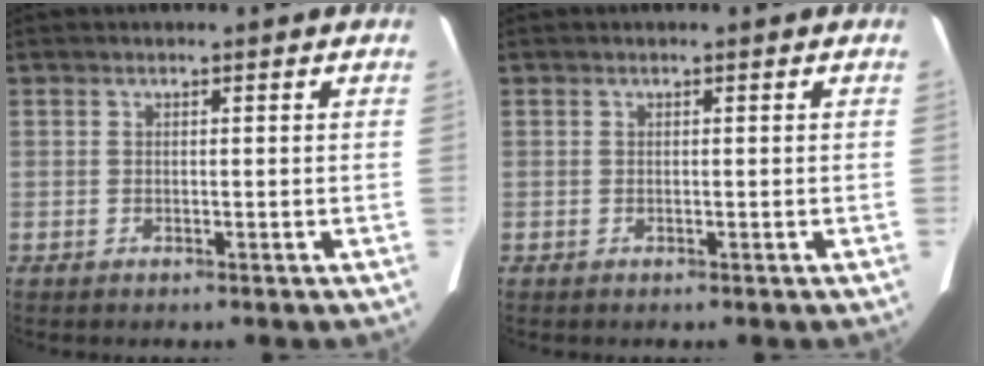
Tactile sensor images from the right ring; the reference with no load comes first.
{"total": 0.0}